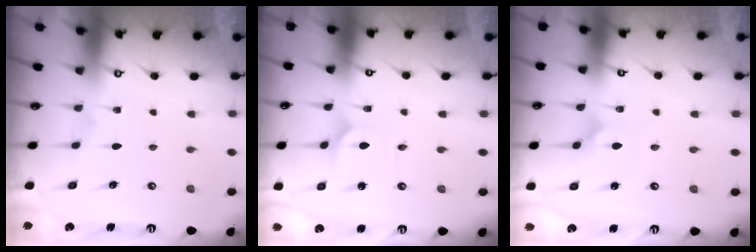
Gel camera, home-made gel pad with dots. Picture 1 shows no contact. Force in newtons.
{"total": 2.1, "press": 2.1, "slide": 0.3}
{"total": 1.5, "press": 1.5, "slide": 0.1}